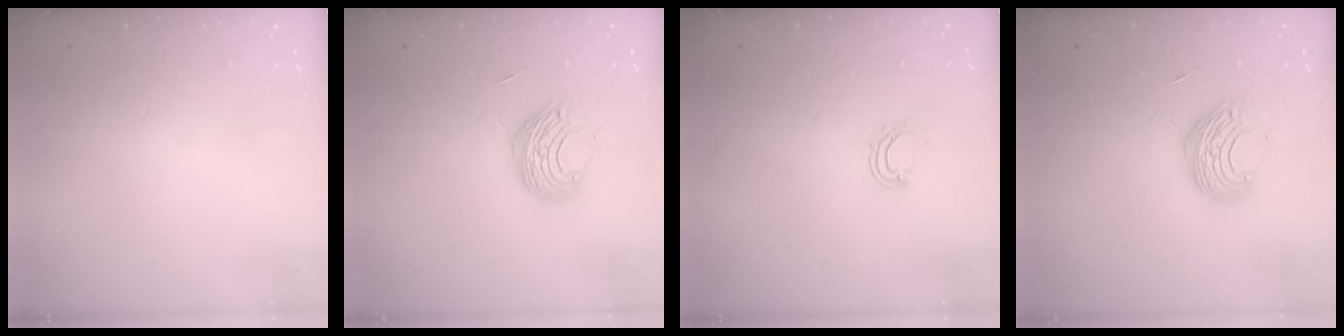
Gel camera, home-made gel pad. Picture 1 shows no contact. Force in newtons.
{"total": 10.0, "press": 10.0, "slide": 0.5}
{"total": 6.3, "press": 6.3, "slide": 0.4}
{"total": 10.0, "press": 10.0, "slide": 0.5}